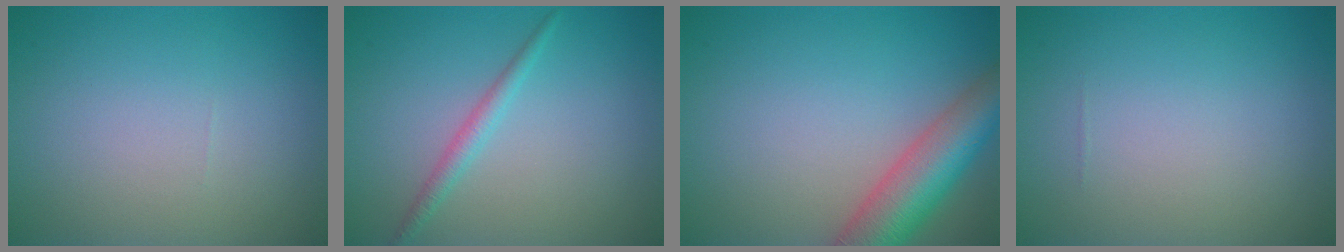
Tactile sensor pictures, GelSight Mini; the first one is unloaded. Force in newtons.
{"total": 1.6, "press": 1.6, "slide": 0.1}
{"total": 7.2, "press": 7.2, "slide": 0.4}
{"total": 0.0}